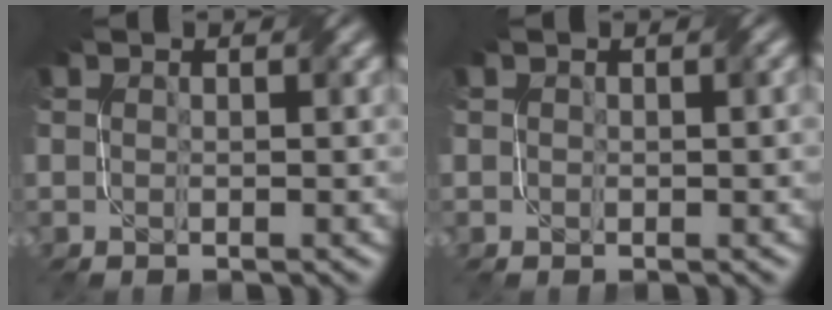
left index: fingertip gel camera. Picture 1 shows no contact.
{"total": 0.8, "force": [0.3, 0.6, 0.5], "torque": [-0.007, -0.002, 0.004]}